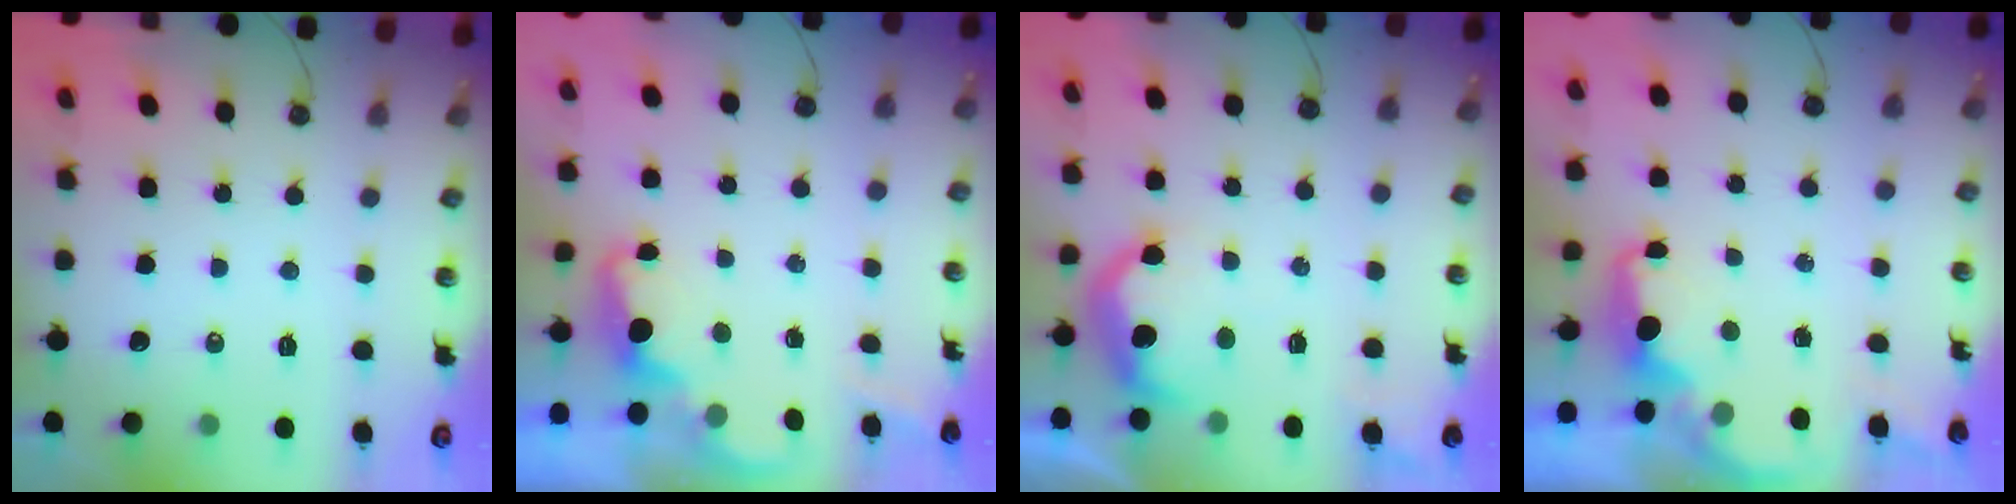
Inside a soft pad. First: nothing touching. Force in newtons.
{"total": 2.1, "press": 2.0, "slide": 0.6}
{"total": 12.6, "press": 12.5, "slide": 0.9}
{"total": 2.1, "press": 2.0, "slide": 0.8}